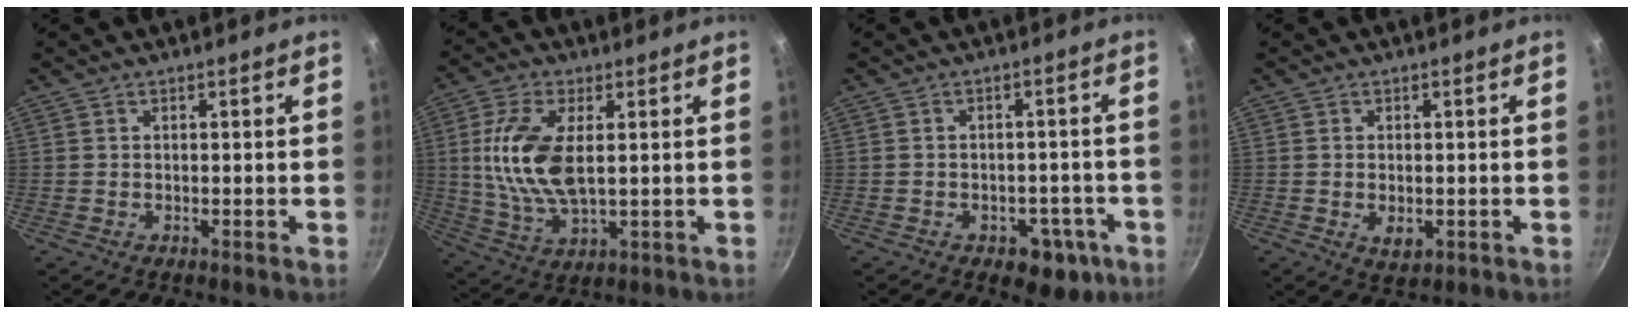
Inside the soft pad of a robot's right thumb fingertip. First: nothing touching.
{"total": 13.1, "force": [2.0, 6.3, 11.3], "torque": [-0.224, -0.004, 0.040]}
{"total": 7.4, "force": [-3.2, 5.0, 4.3], "torque": [-0.018, 0.028, -0.025]}
{"total": 3.4, "force": [-0.6, 2.1, 2.6], "torque": [-0.042, -0.009, -0.006]}